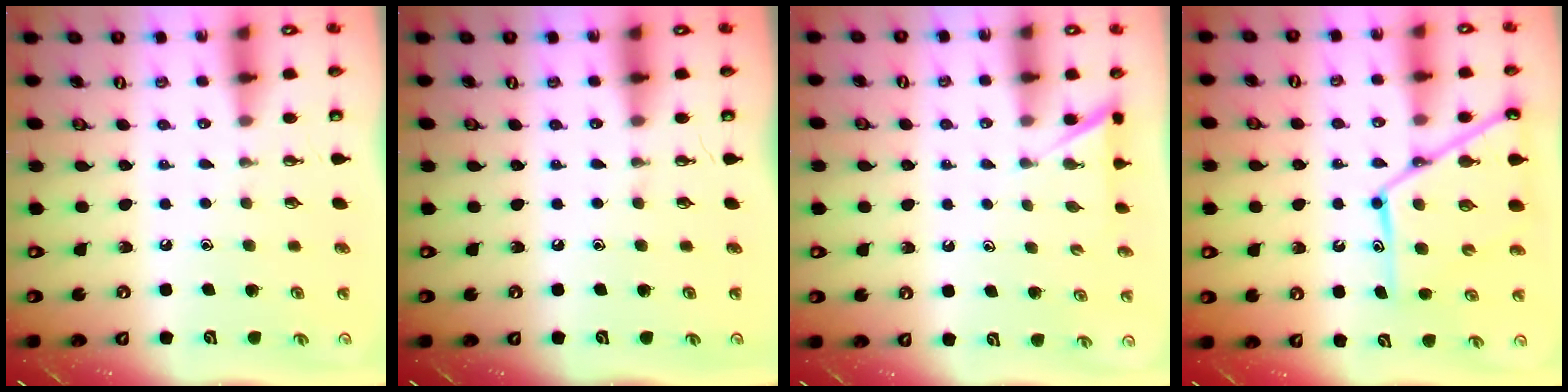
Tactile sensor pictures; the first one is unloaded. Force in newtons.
{"total": 0.0}
{"total": 3.2, "press": 3.2, "slide": 0.3}
{"total": 15.3, "press": 15.2, "slide": 1.4}